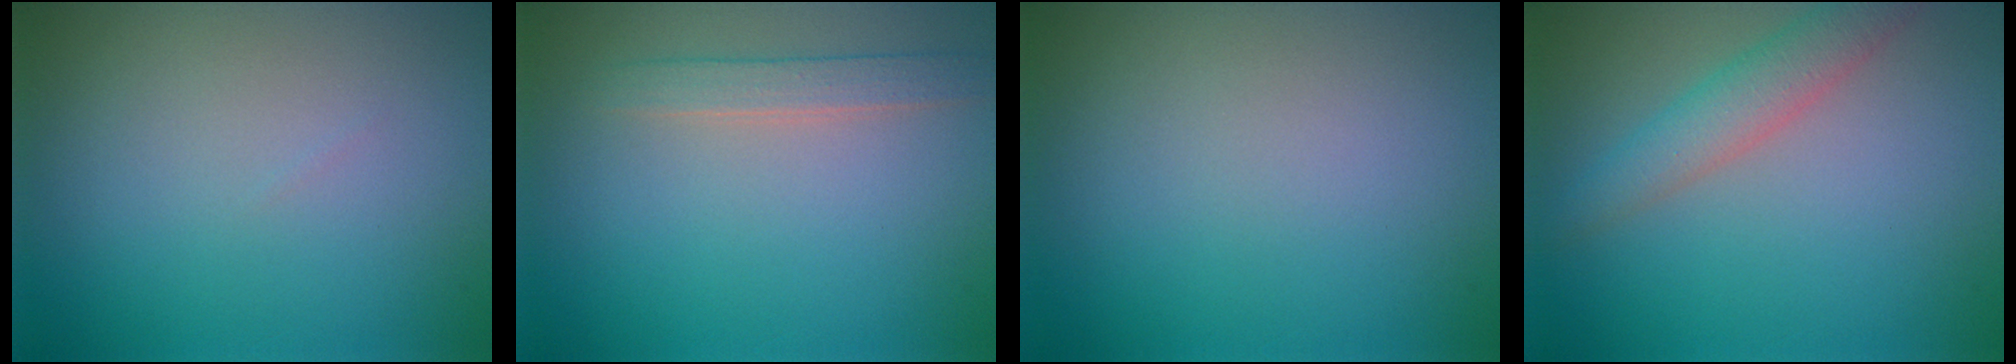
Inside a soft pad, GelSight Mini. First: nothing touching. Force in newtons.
{"total": 1.8, "press": 1.8, "slide": 0.1}
{"total": 0.0}
{"total": 3.1, "press": 3.1, "slide": 0.0}